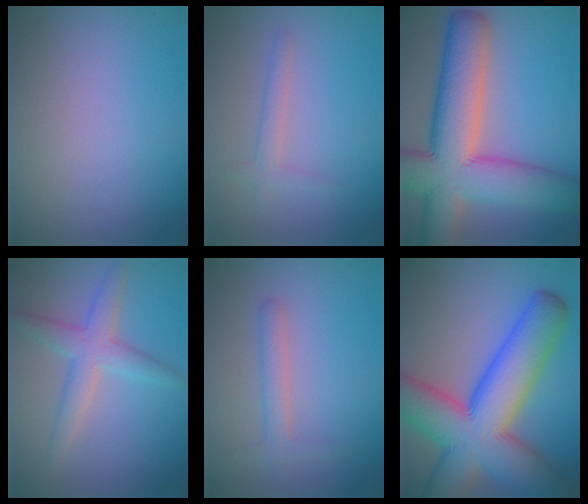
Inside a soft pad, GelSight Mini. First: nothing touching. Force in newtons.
{"total": 1.5, "press": 1.5, "slide": 0.1}
{"total": 12.7, "press": 12.7, "slide": 0.7}
{"total": 3.5, "press": 3.5, "slide": 0.1}
{"total": 1.8, "press": 1.8, "slide": 0.1}
{"total": 14.8, "press": 14.7, "slide": 0.7}